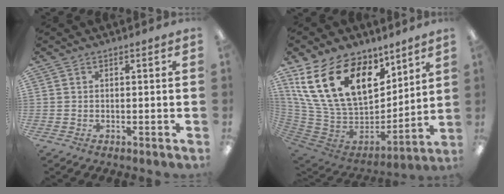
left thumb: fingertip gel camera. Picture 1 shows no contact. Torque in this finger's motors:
{"motor_torque": [0.43, 1.48, 1.18, -1.59, 0.29]}